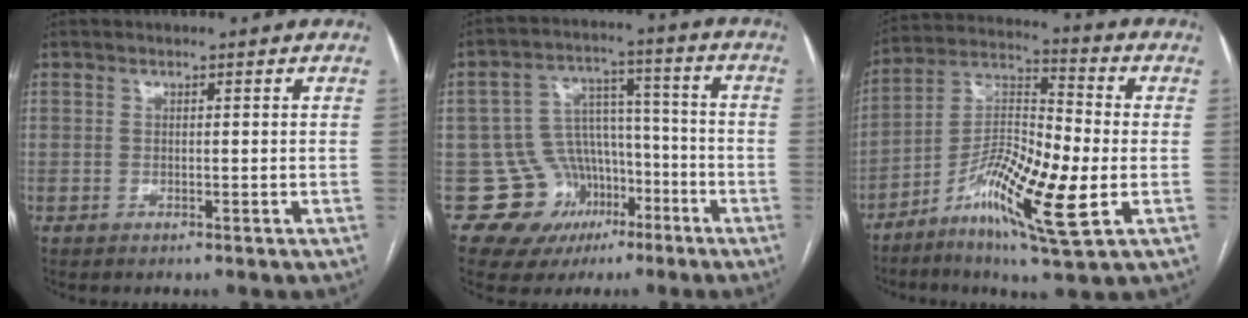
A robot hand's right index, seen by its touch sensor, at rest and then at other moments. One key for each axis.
{"total": 12.2, "fx": -5.4, "fy": 10.8, "fz": 1.8, "tx": -0.021, "ty": 0.074, "tz": -0.067}
{"total": 16.0, "fx": -5.2, "fy": 2.7, "fz": 14.9, "tx": -0.284, "ty": -0.008, "tz": -0.093}